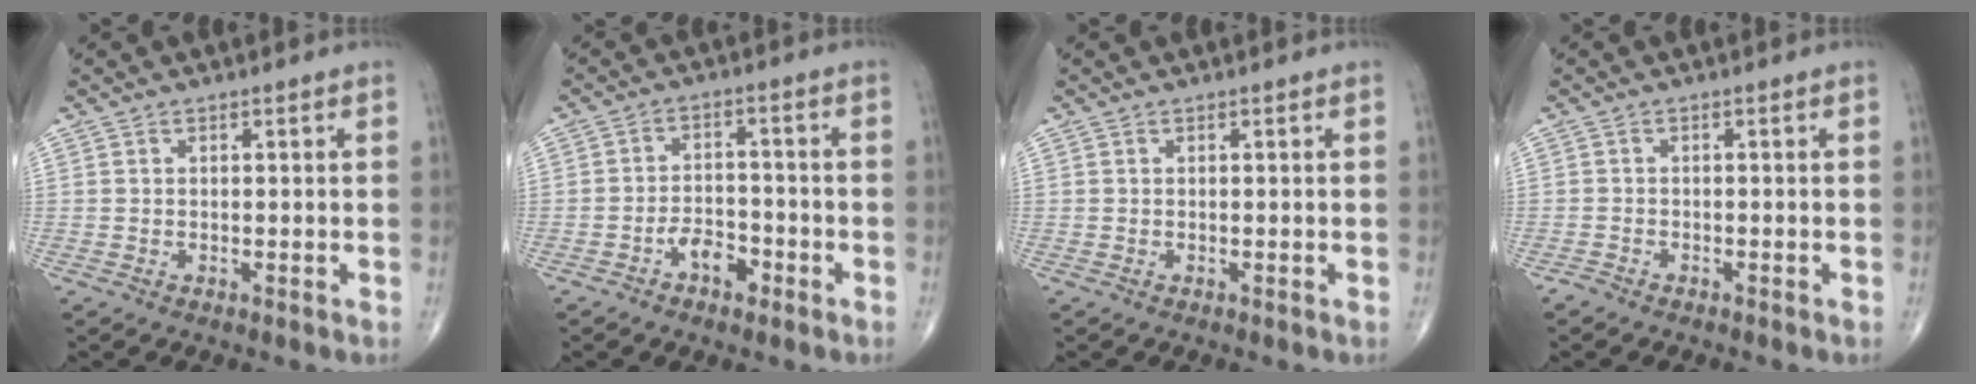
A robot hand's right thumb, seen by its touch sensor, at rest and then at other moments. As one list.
[{"total": 5.3, "force": [-2.8, 3.1, 3.2], "torque": [-0.037, 0.029, -0.050]}, {"total": 0.0}, {"total": 1.1, "force": [-1.0, 0.5, 0.1], "torque": [-0.007, 0.000, -0.023]}]